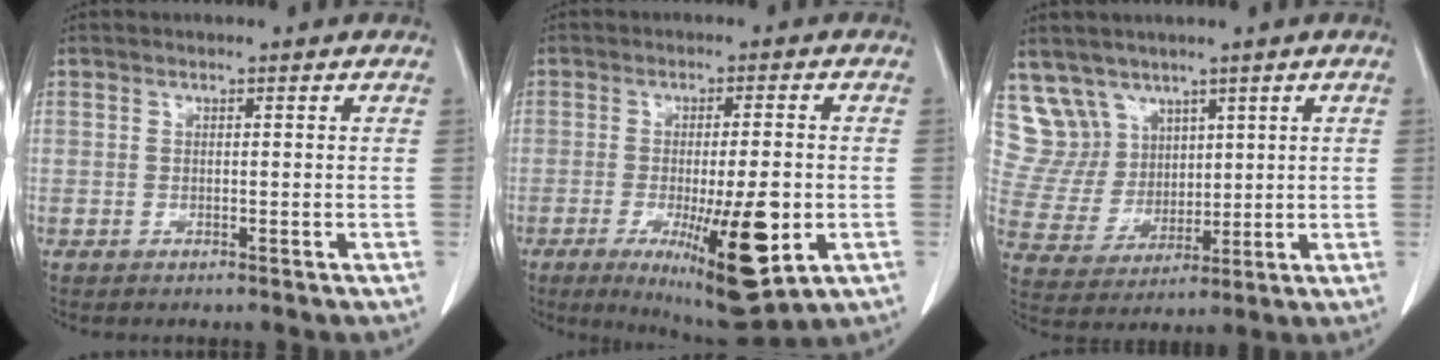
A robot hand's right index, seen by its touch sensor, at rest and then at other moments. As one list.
[{"total": 13.6, "force": [-4.1, 2.4, 12.7], "torque": [-0.199, -0.028, -0.052]}, {"total": 8.3, "force": [5.7, 6.0, 0.1], "torque": [-0.009, 0.028, 0.130]}]